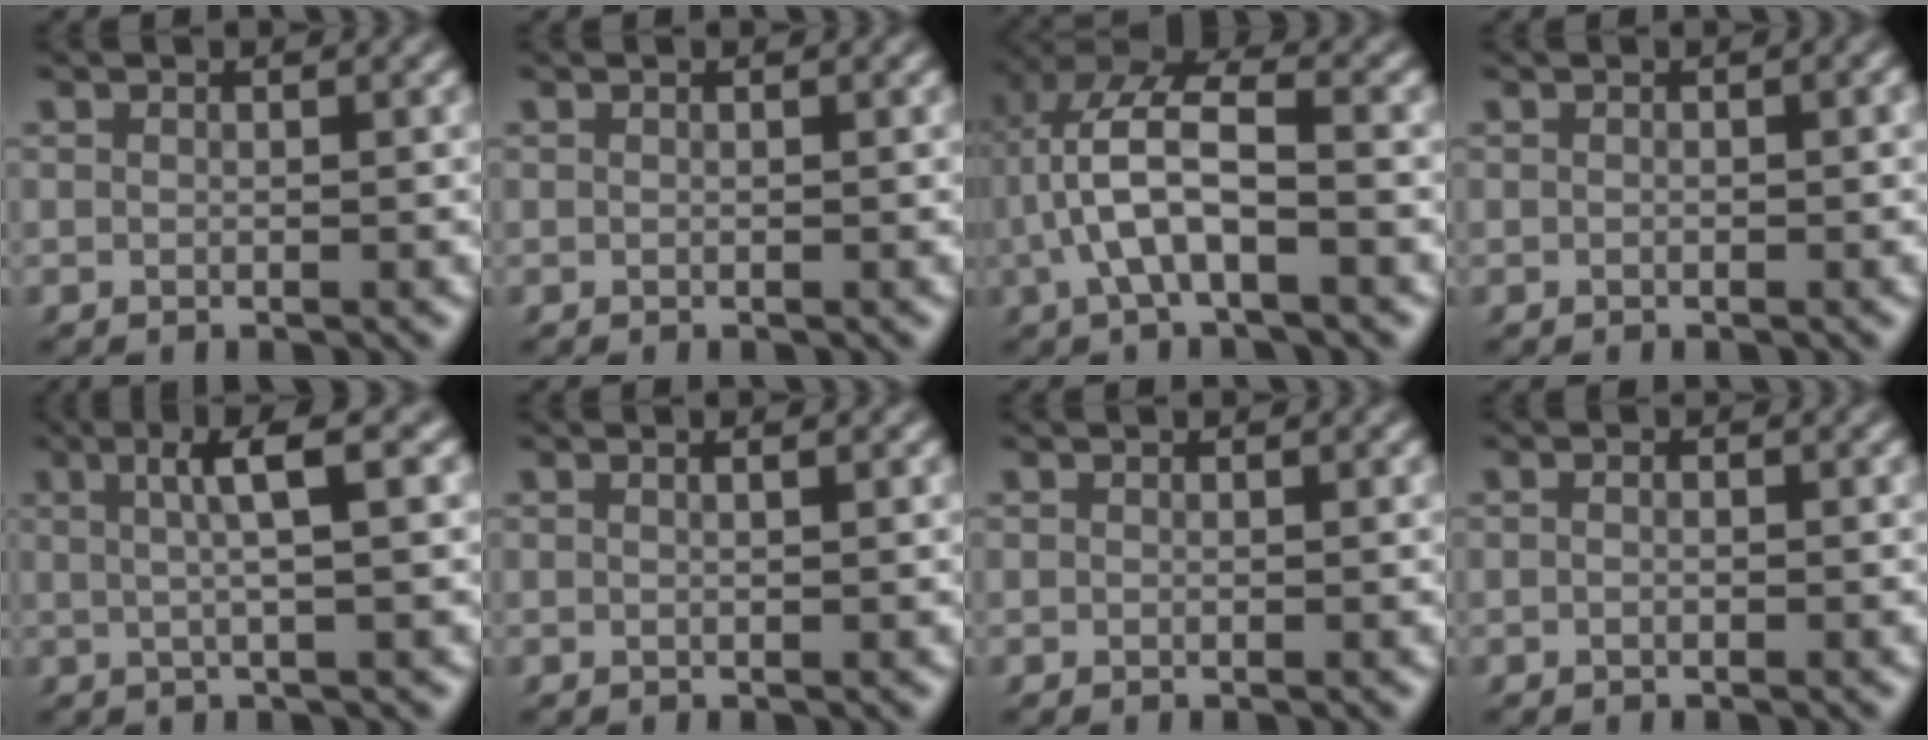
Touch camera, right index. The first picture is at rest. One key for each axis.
{"total": 0.0}
{"total": 6.6, "fx": 0.5, "fy": 3.4, "fz": 5.7, "tx": -0.113, "ty": 0.006, "tz": 0.001}
{"total": 0.6, "fx": 0.0, "fy": 0.2, "fz": 0.6, "tx": -0.010, "ty": 0.006, "tz": -0.004}
{"total": 4.2, "fx": 1.6, "fy": -0.2, "fz": 3.8, "tx": -0.060, "ty": 0.014, "tz": 0.022}
{"total": 0.9, "fx": 0.1, "fy": -0.3, "fz": 0.8, "tx": -0.011, "ty": 0.005, "tz": 0.003}
{"total": 0.0}
{"total": 0.6, "fx": -0.4, "fy": 0.3, "fz": 0.5, "tx": -0.008, "ty": 0.006, "tz": -0.014}